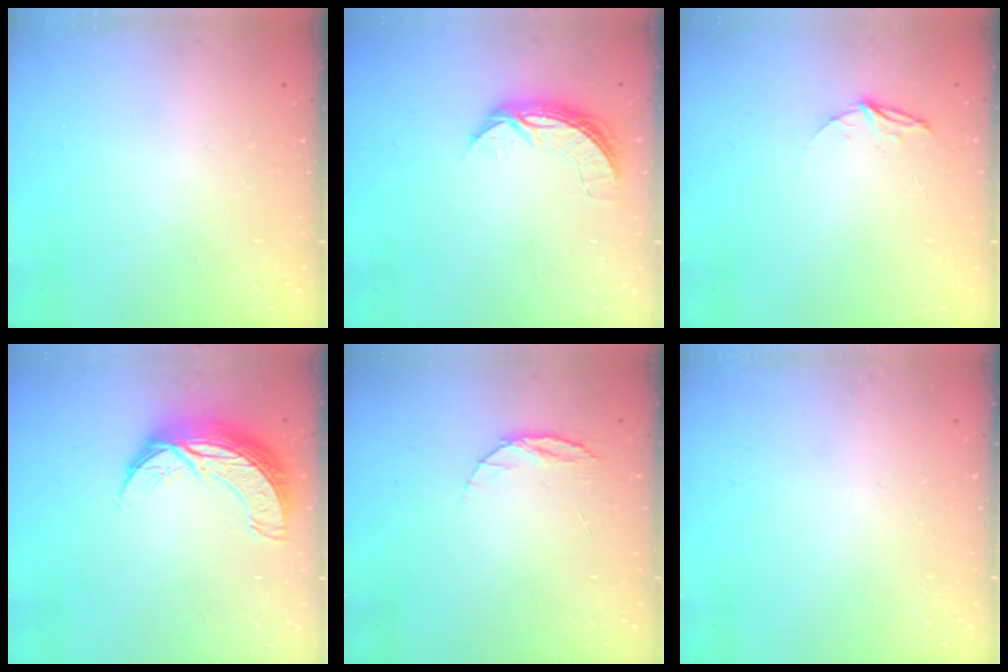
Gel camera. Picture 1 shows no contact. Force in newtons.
{"total": 6.8, "press": 6.8, "slide": 0.7}
{"total": 4.4, "press": 4.4, "slide": 0.4}
{"total": 10.6, "press": 10.6, "slide": 0.8}
{"total": 5.4, "press": 5.3, "slide": 0.6}
{"total": 0.0}